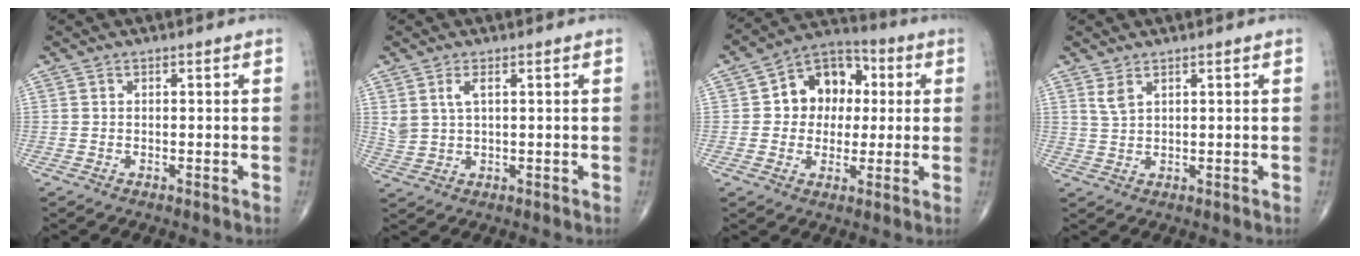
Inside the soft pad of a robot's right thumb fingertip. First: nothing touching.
{"total": 3.7, "force": [1.6, 1.5, 2.9], "torque": [-0.064, -0.005, 0.038]}
{"total": 12.2, "force": [1.7, 9.7, 7.2], "torque": [-0.055, 0.018, 0.017]}
{"total": 2.4, "force": [1.5, 0.8, 1.6], "torque": [-0.036, -0.004, 0.039]}